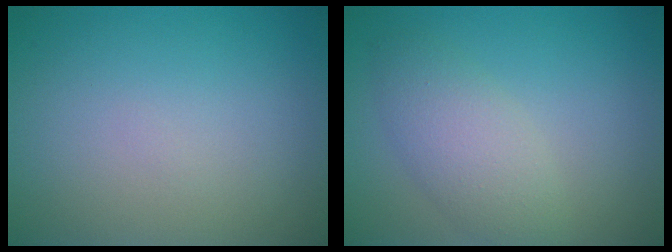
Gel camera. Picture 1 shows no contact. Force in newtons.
{"total": 3.6, "press": 3.6, "slide": 0.1}